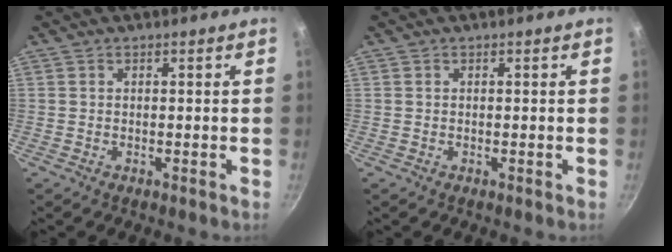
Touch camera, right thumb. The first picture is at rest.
{"total": 0.0}